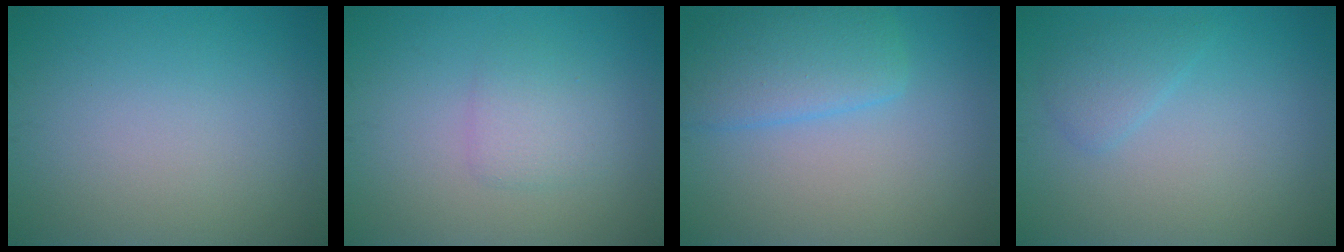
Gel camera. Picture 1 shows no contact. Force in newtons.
{"total": 1.9, "press": 1.9, "slide": 0.1}
{"total": 4.1, "press": 4.1, "slide": 0.2}
{"total": 1.7, "press": 1.7, "slide": 0.1}